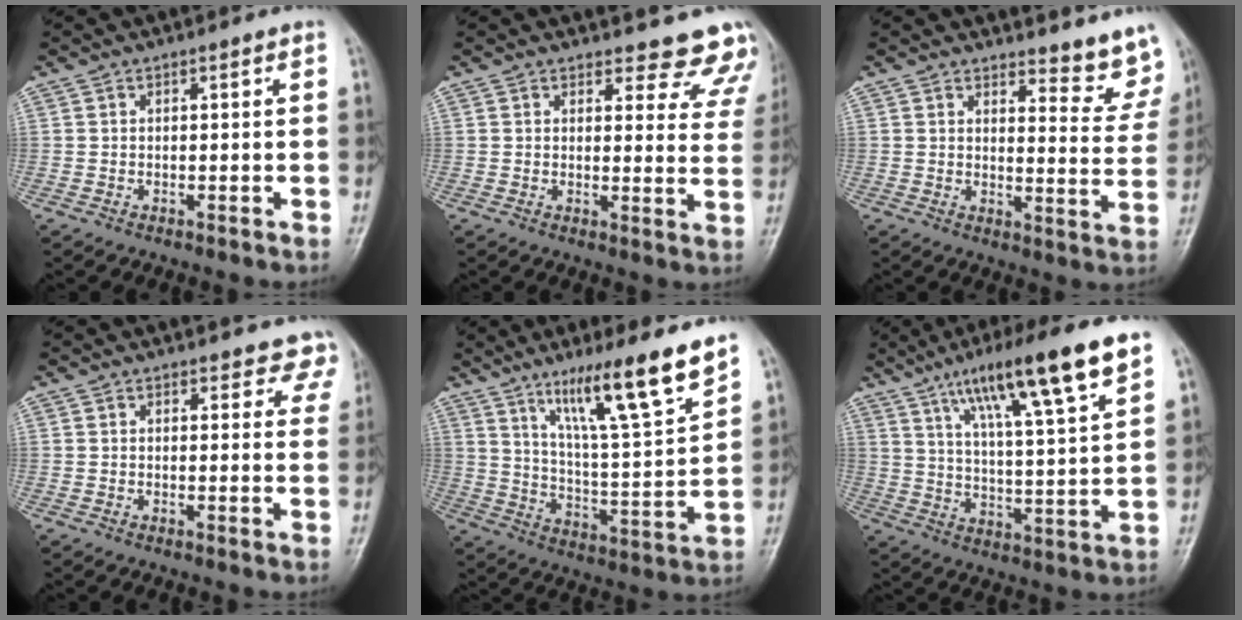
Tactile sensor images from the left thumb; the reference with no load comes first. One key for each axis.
{"total": 12.1, "fx": 11.4, "fy": 4.1, "fz": 0.8, "tx": 0.049, "ty": -0.091, "tz": 0.098}
{"total": 9.3, "fx": 8.9, "fy": 2.4, "fz": 1.5, "tx": 0.016, "ty": -0.086, "tz": 0.090}
{"total": 5.5, "fx": 4.8, "fy": 2.6, "fz": 0.6, "tx": 0.039, "ty": -0.021, "tz": 0.033}
{"total": 15.9, "fx": 11.0, "fy": 1.3, "fz": 11.4, "tx": -0.177, "ty": -0.065, "tz": 0.188}
{"total": 16.8, "fx": 9.9, "fy": 2.2, "fz": 13.4, "tx": -0.216, "ty": -0.028, "tz": 0.167}